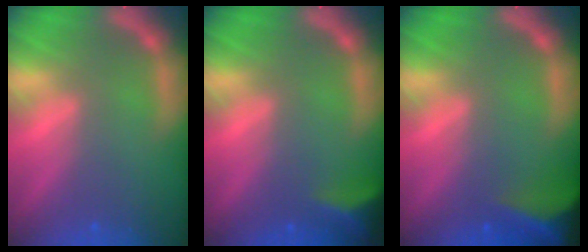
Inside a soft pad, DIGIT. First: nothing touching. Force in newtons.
{"total": 4.5}
{"total": 9.5}